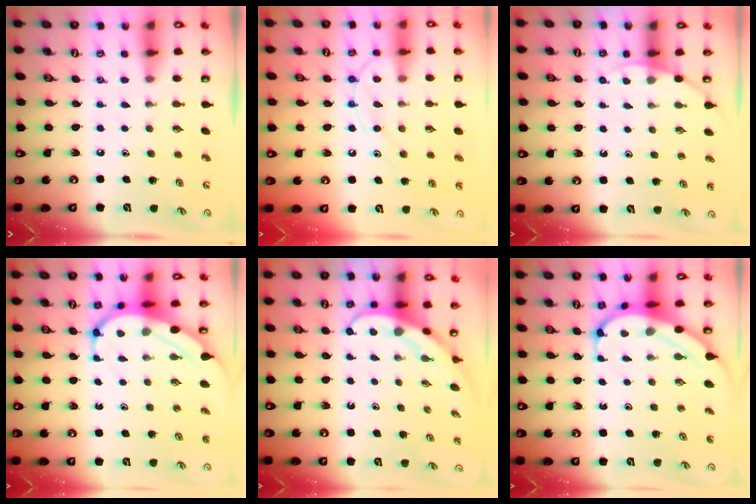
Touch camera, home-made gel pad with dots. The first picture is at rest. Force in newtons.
{"total": 12.0, "press": 11.9, "slide": 1.1}
{"total": 2.5, "press": 2.5, "slide": 0.1}
{"total": 8.1, "press": 8.1, "slide": 0.8}
{"total": 4.0, "press": 3.9, "slide": 0.3}
{"total": 7.2, "press": 7.1, "slide": 0.8}